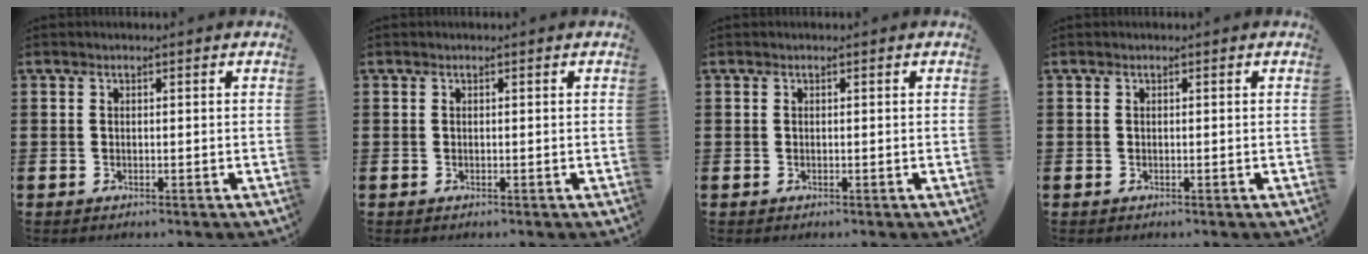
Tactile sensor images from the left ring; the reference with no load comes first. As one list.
[{"total": 0.0}, {"total": 0.0}, {"total": 0.0}]